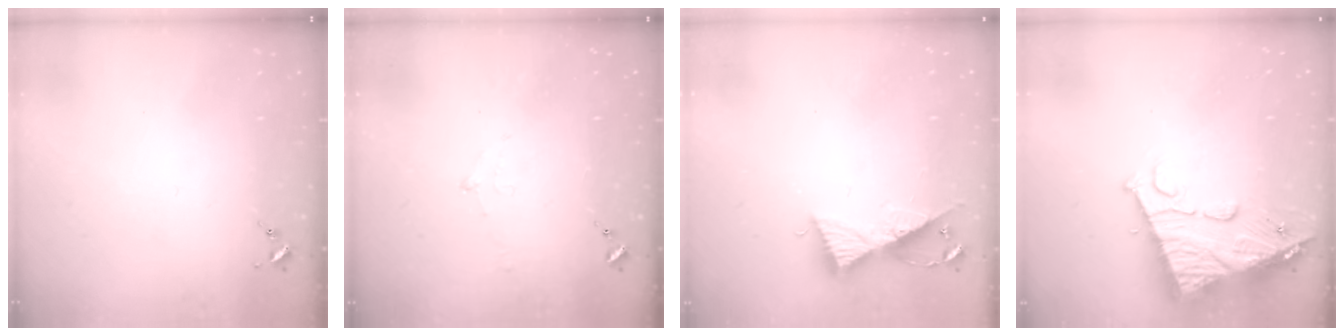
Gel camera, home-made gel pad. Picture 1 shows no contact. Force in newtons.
{"total": 6.7, "press": 6.7, "slide": 0.7}
{"total": 9.8, "press": 9.8, "slide": 0.2}
{"total": 14.9, "press": 14.8, "slide": 1.5}